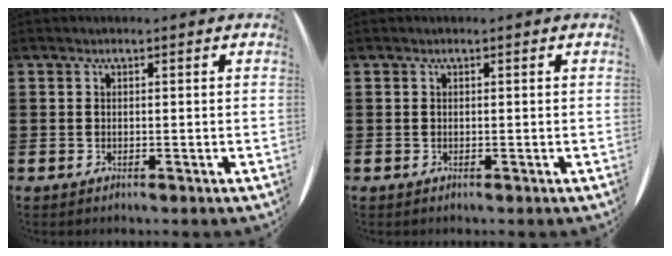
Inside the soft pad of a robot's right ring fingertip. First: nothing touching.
{"total": 0.0}